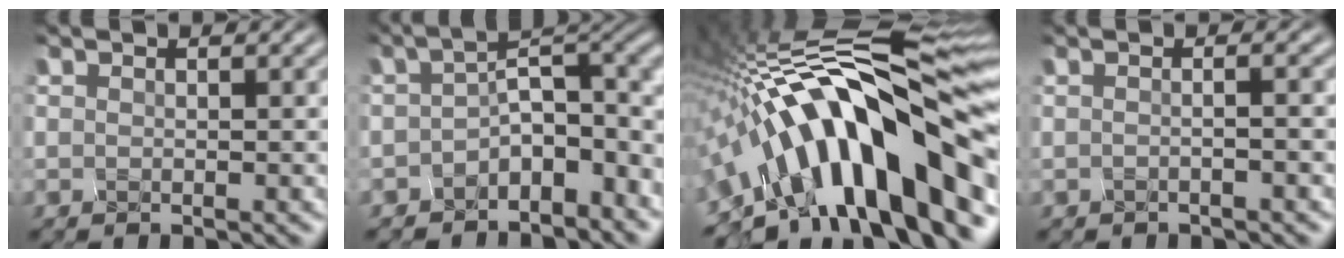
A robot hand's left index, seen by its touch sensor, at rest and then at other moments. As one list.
[{"total": 7.0, "force": [-2.4, 3.7, 5.4], "torque": [-0.067, 0.013, -0.053]}, {"total": 16.3, "force": [-5.3, 5.8, 14.3], "torque": [-0.192, 0.051, -0.107]}, {"total": 3.9, "force": [0.6, 2.1, 3.2], "torque": [-0.012, 0.026, -0.031]}]